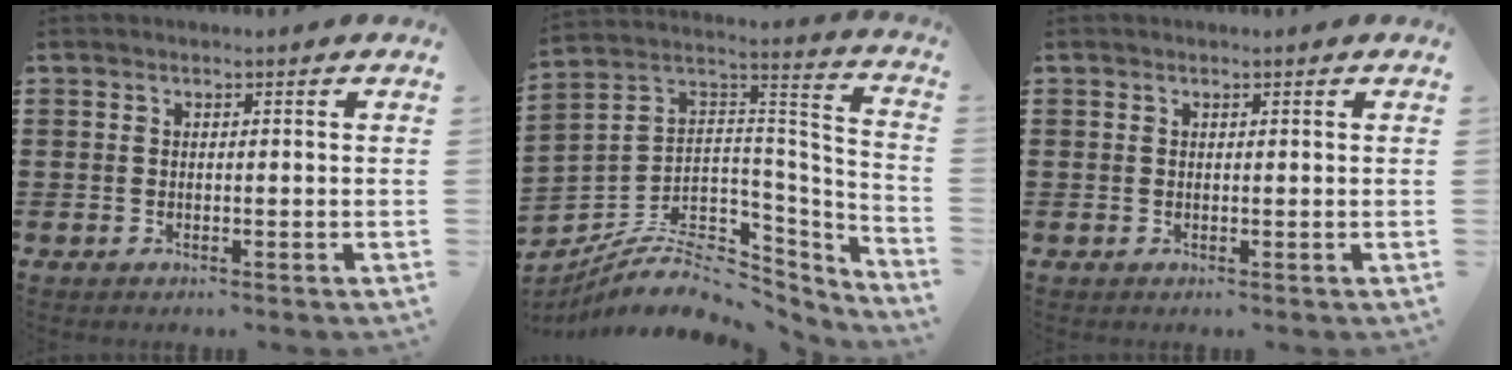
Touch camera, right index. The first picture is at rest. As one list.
[{"total": 8.9, "force": [-6.0, 4.7, 4.6], "torque": [-0.095, 0.007, -0.109]}, {"total": 0.0}]